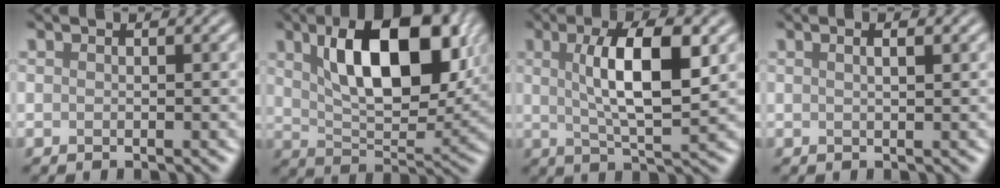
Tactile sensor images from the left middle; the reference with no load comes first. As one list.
[{"total": 10.2, "force": [3.3, 4.7, 8.5], "torque": [-0.135, 0.006, 0.062]}, {"total": 7.0, "force": [1.0, 1.8, 6.7], "torque": [-0.111, 0.005, 0.026]}, {"total": 2.3, "force": [1.0, 1.1, 1.8], "torque": [-0.008, 0.024, -0.008]}]